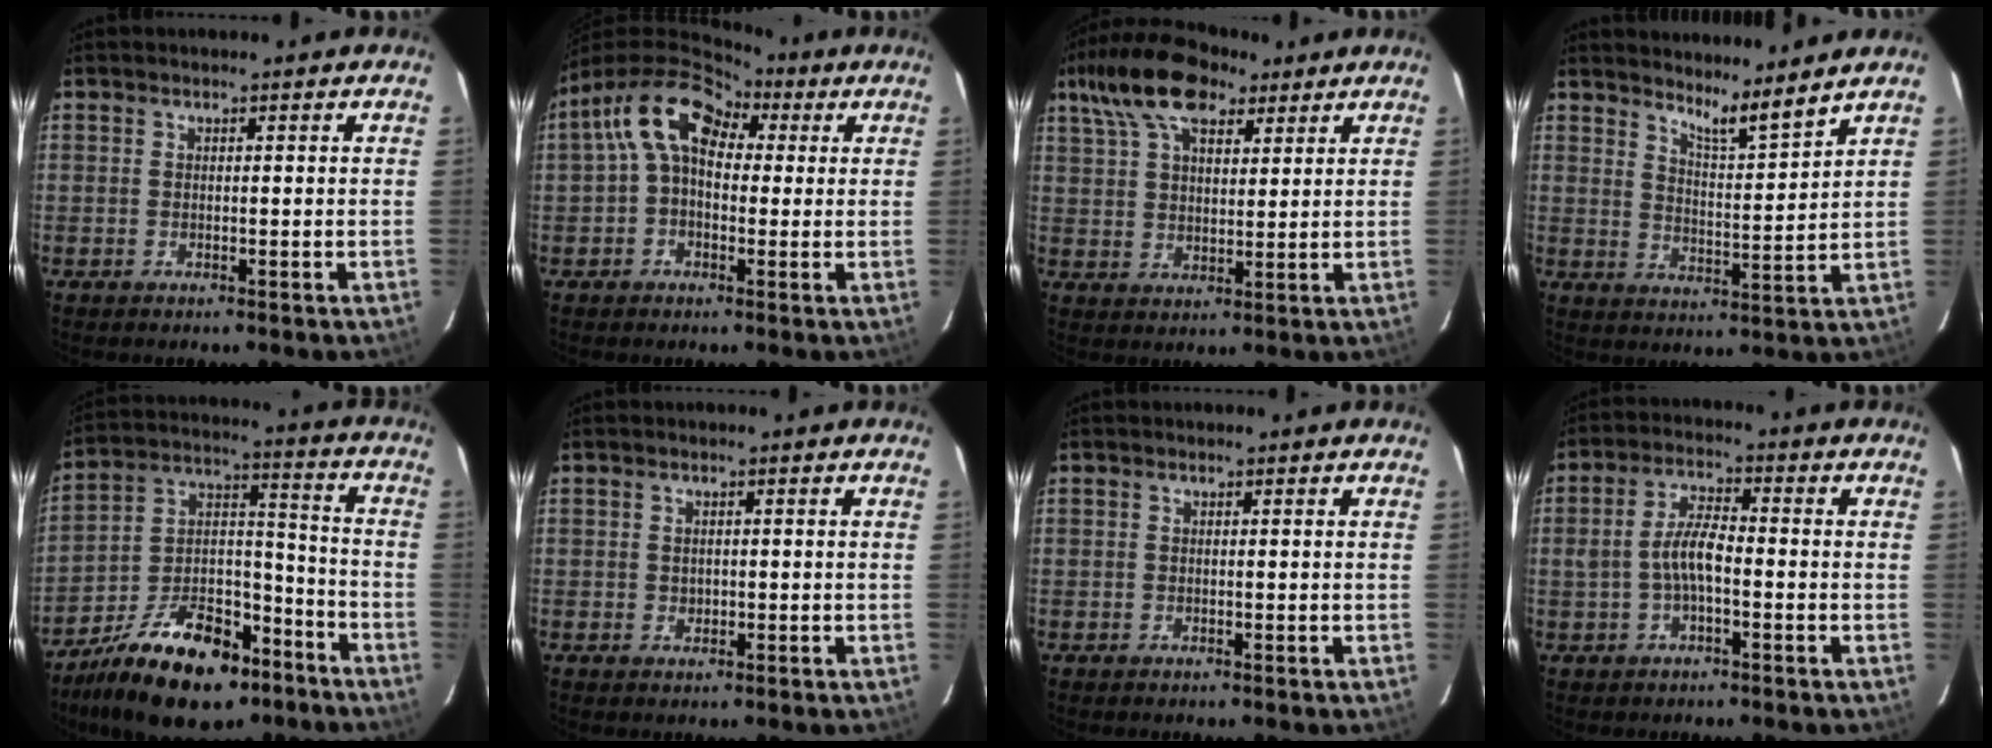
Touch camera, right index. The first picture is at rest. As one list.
[{"total": 11.5, "force": [3.2, 7.7, 8.0], "torque": [-0.140, 0.040, 0.046]}, {"total": 14.0, "force": [8.3, 6.9, 8.9], "torque": [-0.179, 0.046, 0.143]}, {"total": 6.9, "force": [6.2, -0.6, 3.0], "torque": [-0.048, -0.020, 0.101]}, {"total": 21.4, "force": [-13.7, 10.7, 12.4], "torque": [-0.232, 0.023, -0.216]}, {"total": 1.3, "force": [0.0, 1.2, 0.6], "torque": [-0.007, 0.003, 0.000]}, {"total": 0.0}, {"total": 5.8, "force": [-1.4, 2.0, 5.3], "torque": [-0.105, 0.012, -0.024]}]